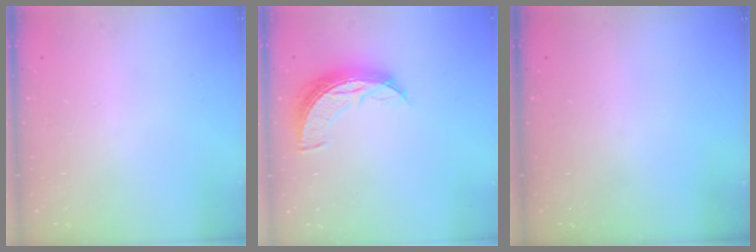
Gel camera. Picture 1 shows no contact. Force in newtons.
{"total": 10.1, "press": 10.1, "slide": 0.6}
{"total": 0.0}